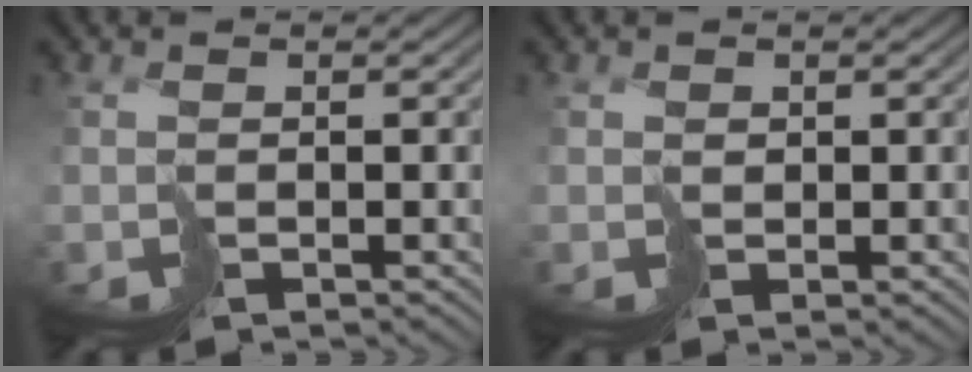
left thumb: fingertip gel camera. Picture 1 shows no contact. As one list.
[{"total": 1.1, "force": [1.0, 0.3, -0.2], "torque": [0.005, 0.004, 0.021]}]